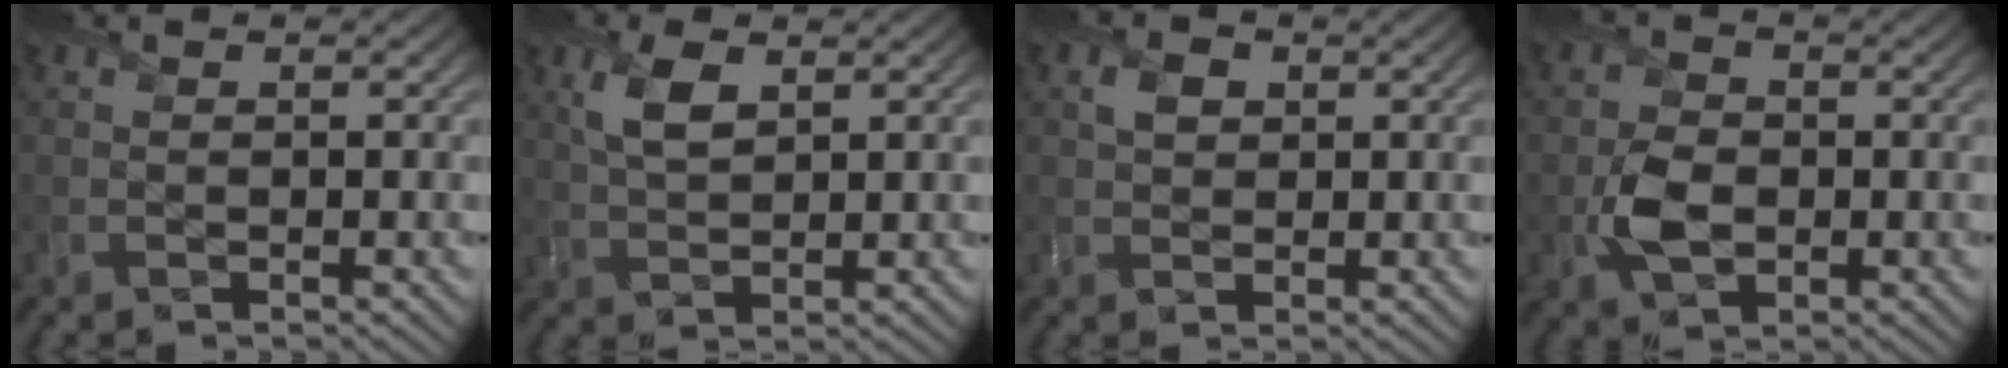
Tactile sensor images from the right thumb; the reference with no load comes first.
{"total": 4.3, "force": [2.0, 2.0, 3.3], "torque": [-0.081, 0.004, 0.041]}
{"total": 2.3, "force": [0.9, 1.8, 1.0], "torque": [-0.024, 0.002, 0.016]}
{"total": 4.5, "force": [-1.1, 3.2, 3.0], "torque": [-0.070, -0.008, -0.025]}